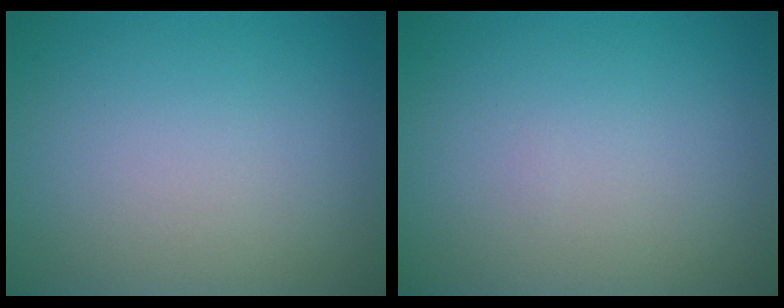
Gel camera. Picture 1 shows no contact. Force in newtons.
{"total": 0.0}